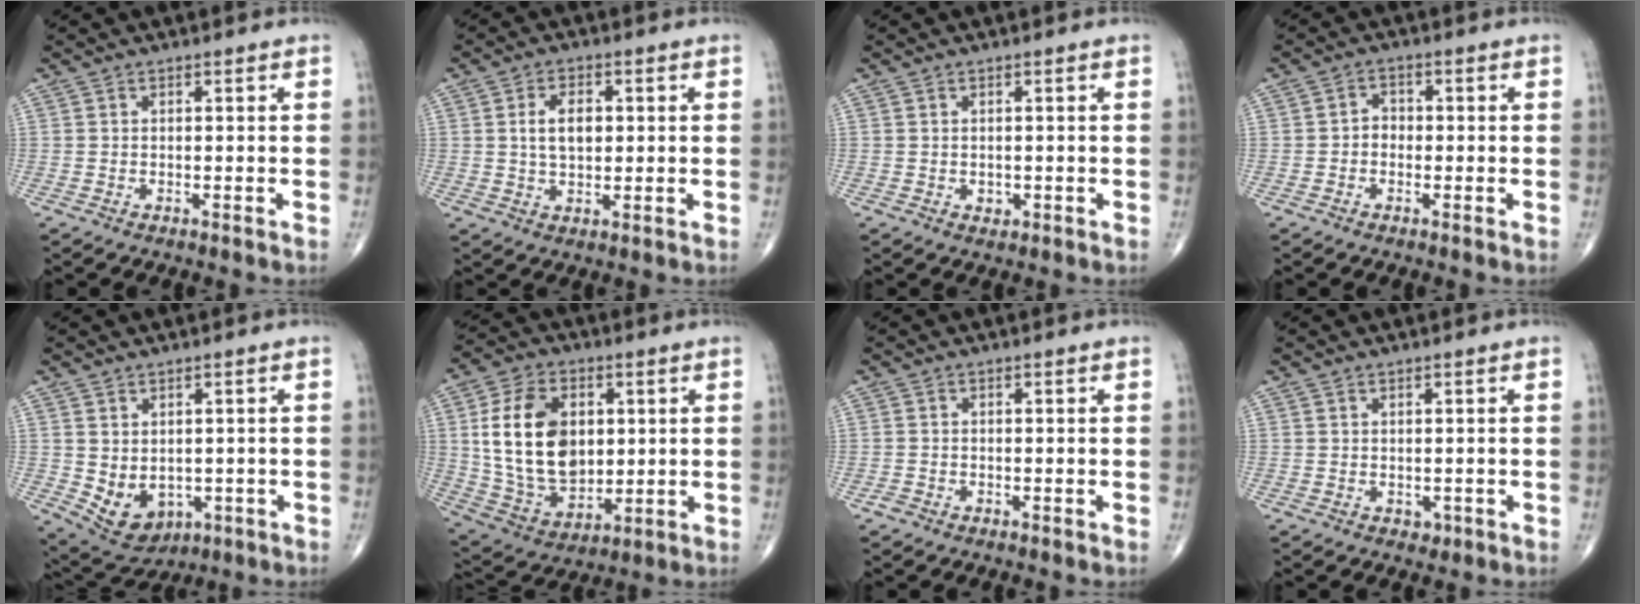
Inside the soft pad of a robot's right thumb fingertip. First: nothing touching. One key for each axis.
{"total": 6.2, "fx": 1.0, "fy": 3.8, "fz": 4.8, "tx": -0.075, "ty": 0.001, "tz": 0.018}
{"total": 1.2, "fx": -0.2, "fy": 1.0, "fz": 0.7, "tx": -0.008, "ty": -0.001, "tz": 0.001}
{"total": 2.6, "fx": -0.4, "fy": 2.2, "fz": 1.4, "tx": -0.007, "ty": 0.013, "tz": -0.014}
{"total": 8.3, "fx": -1.2, "fy": 6.2, "fz": 5.4, "tx": -0.069, "ty": -0.008, "tz": 0.006}
{"total": 18.9, "fx": 3.1, "fy": 12.6, "fz": 13.6, "tx": -0.220, "ty": -0.012, "tz": 0.071}
{"total": 0.9, "fx": -0.6, "fy": 0.7, "fz": 0.2, "tx": -0.005, "ty": 0.001, "tz": -0.014}
{"total": 1.2, "fx": 0.1, "fy": 1.0, "fz": 0.6, "tx": -0.008, "ty": -0.001, "tz": 0.006}